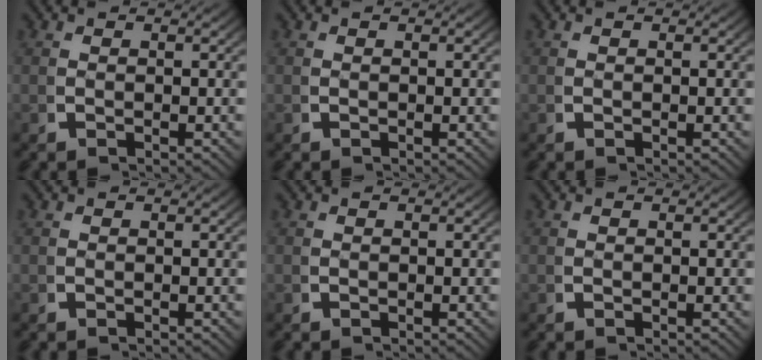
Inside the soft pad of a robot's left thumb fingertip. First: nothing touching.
{"total": 0.0}
{"total": 0.0}
{"total": 0.0}
{"total": 0.0}
{"total": 0.0}